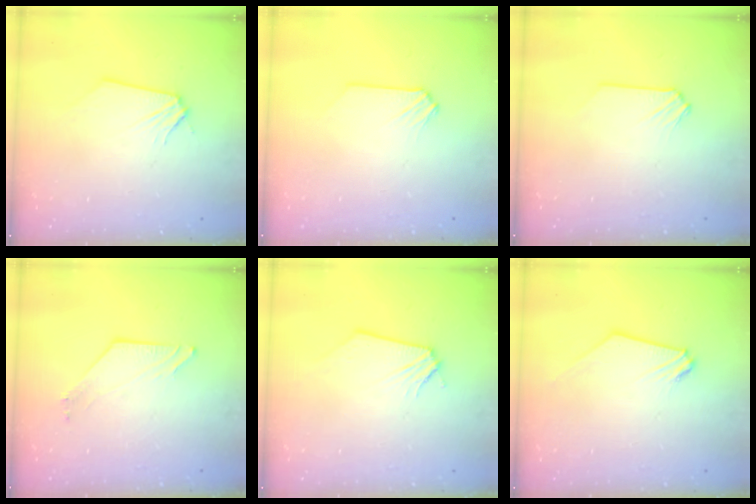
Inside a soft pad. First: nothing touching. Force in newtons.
{"total": 0.0}
{"total": 0.0}
{"total": 3.8, "press": 3.7, "slide": 0.7}
{"total": 0.0}
{"total": 0.9, "press": 0.8, "slide": 0.2}